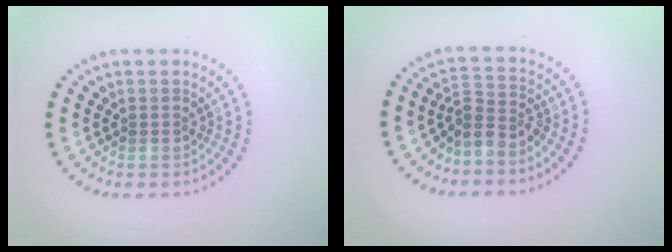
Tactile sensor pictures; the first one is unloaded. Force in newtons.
{"total": 2.5, "press": 1.9, "slide": 1.7}